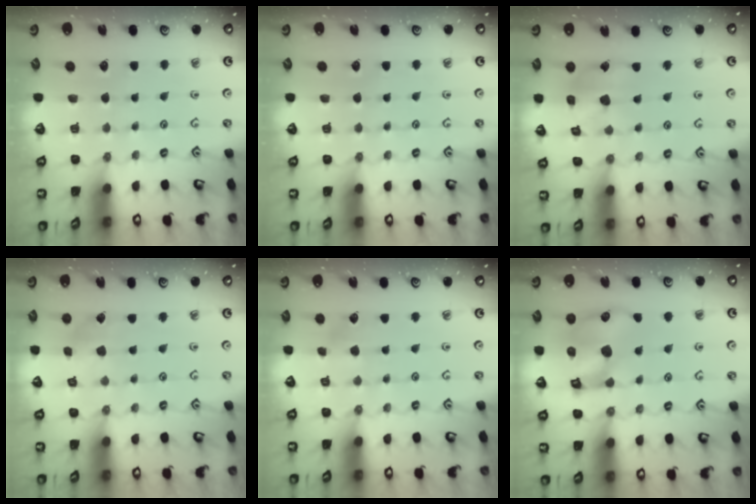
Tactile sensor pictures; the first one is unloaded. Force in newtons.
{"total": 0.0}
{"total": 11.2, "press": 11.1, "slide": 1.5}
{"total": 2.8, "press": 2.8, "slide": 0.3}
{"total": 1.8, "press": 1.7, "slide": 0.2}
{"total": 12.9, "press": 12.8, "slide": 2.1}